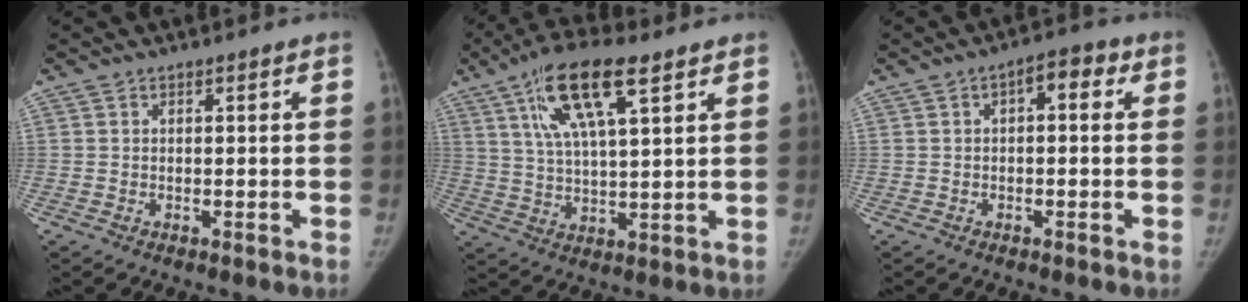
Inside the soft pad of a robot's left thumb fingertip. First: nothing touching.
{"total": 14.2, "force": [7.1, 4.2, 11.5], "torque": [-0.209, -0.011, 0.129]}
{"total": 4.5, "force": [1.0, 2.2, 3.8], "torque": [-0.040, 0.020, 0.005]}